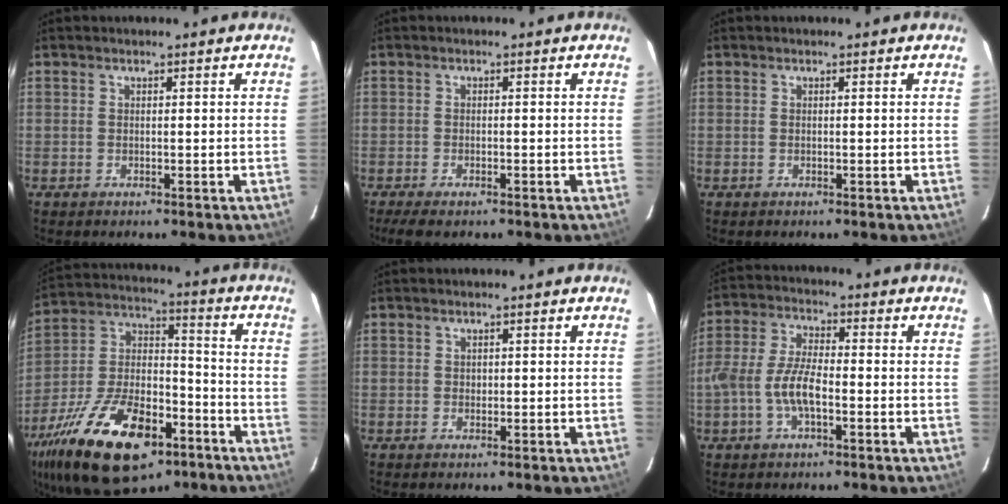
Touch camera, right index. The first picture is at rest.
{"total": 4.3, "force": [-3.3, 1.2, 2.6], "torque": [-0.063, -0.015, -0.056]}
{"total": 0.0}
{"total": 26.8, "force": [-14.8, 12.7, 18.4], "torque": [-0.365, -0.008, -0.242]}
{"total": 0.6, "force": [0.1, 0.6, 0.1], "torque": [0.002, 0.003, 0.002]}
{"total": 8.2, "force": [-2.7, 3.1, 7.1], "torque": [-0.153, 0.007, -0.052]}